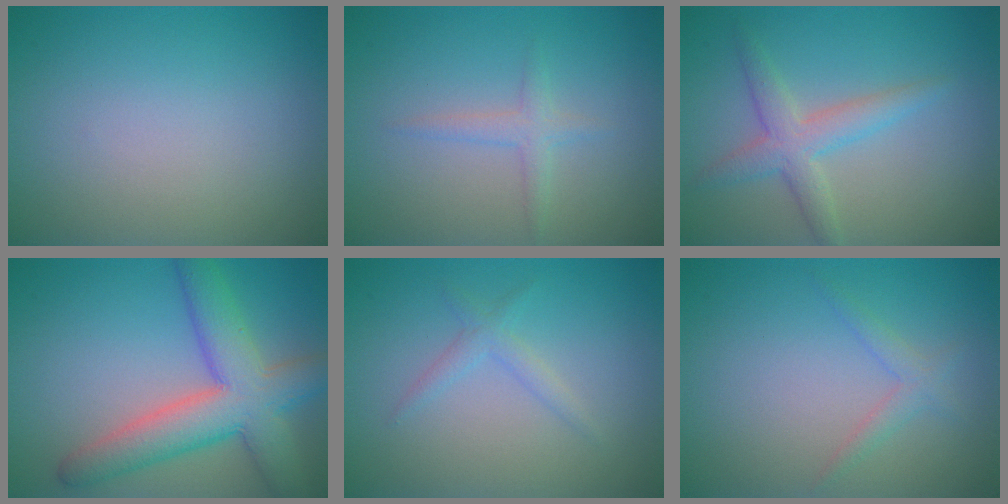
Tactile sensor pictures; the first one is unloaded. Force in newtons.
{"total": 1.5, "press": 1.5, "slide": 0.1}
{"total": 3.2, "press": 3.2, "slide": 0.2}
{"total": 7.8, "press": 7.8, "slide": 0.4}
{"total": 1.4, "press": 1.4, "slide": 0.0}
{"total": 1.5, "press": 1.5, "slide": 0.1}